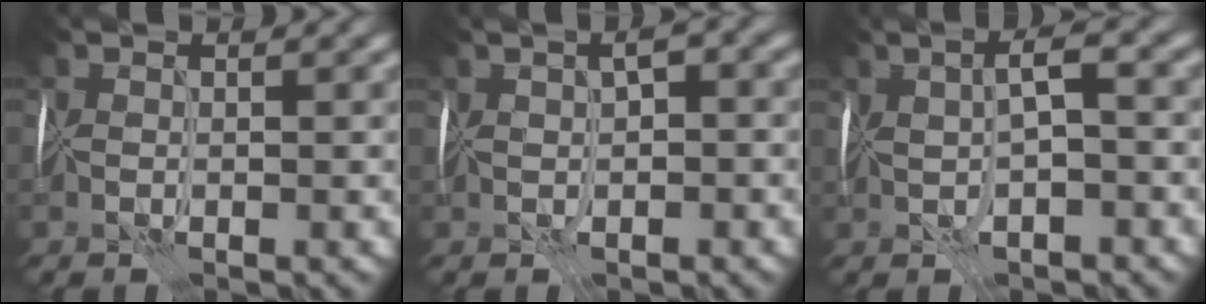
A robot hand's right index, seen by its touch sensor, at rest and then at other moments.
{"total": 3.0, "force": [0.3, 1.8, 2.4], "torque": [-0.022, 0.015, 0.004]}
{"total": 3.9, "force": [0.9, 1.2, 3.6], "torque": [-0.068, 0.008, 0.013]}